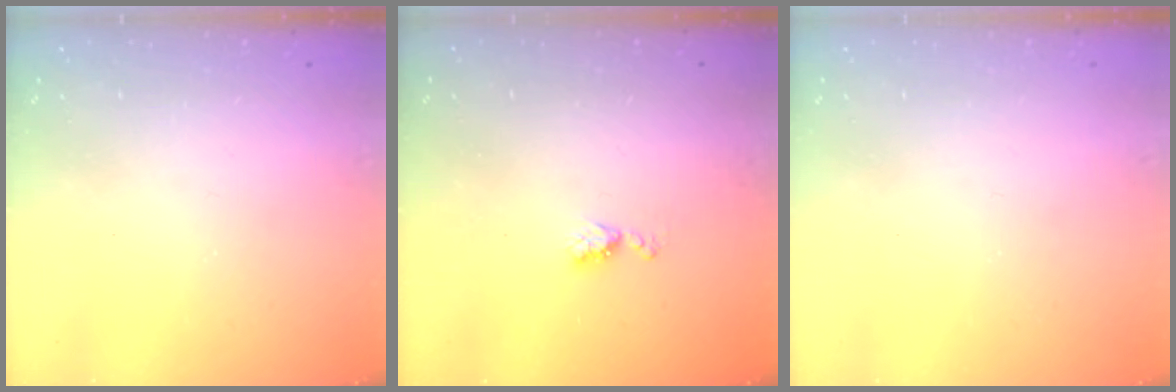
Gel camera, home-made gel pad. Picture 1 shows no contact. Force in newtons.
{"total": 4.5, "press": 4.5, "slide": 0.5}
{"total": 0.7, "press": 0.7, "slide": 0.1}